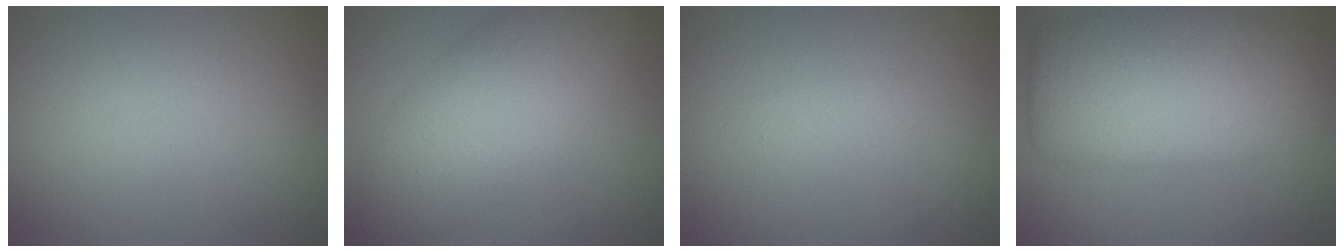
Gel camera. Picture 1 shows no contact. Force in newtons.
{"total": 7.0, "press": 7.0, "slide": 0.5}
{"total": 0.8, "press": 0.8, "slide": 0.0}
{"total": 10.1, "press": 10.1, "slide": 0.7}